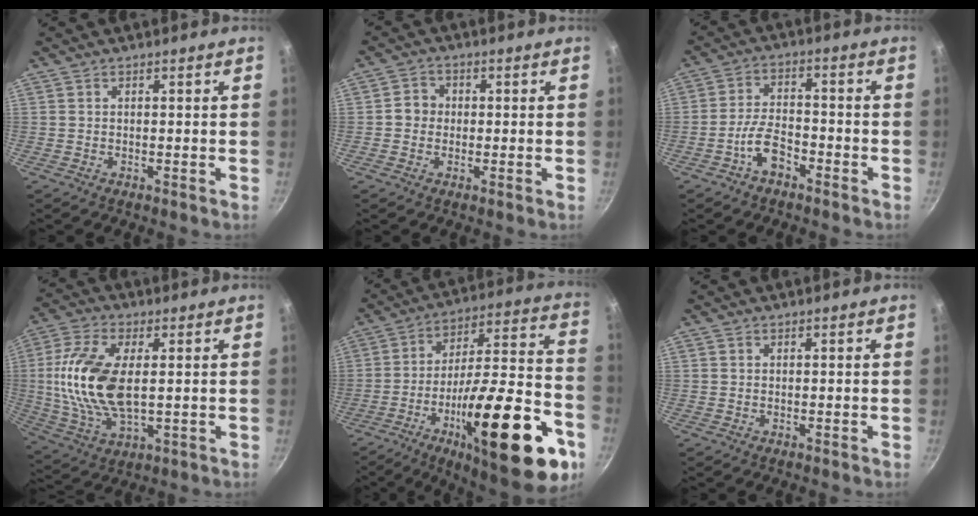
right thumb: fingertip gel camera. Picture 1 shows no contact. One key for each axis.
{"total": 3.6, "fx": -0.2, "fy": 3.3, "fz": 1.3, "tx": -0.001, "ty": 0.009, "tz": -0.012}
{"total": 6.2, "fx": -3.6, "fy": 3.0, "fz": 4.0, "tx": -0.067, "ty": 0.037, "tz": -0.070}
{"total": 16.1, "fx": 1.4, "fy": 8.2, "fz": 13.9, "tx": -0.274, "ty": 0.000, "tz": 0.028}
{"total": 31.3, "fx": -13.2, "fy": 9.5, "fz": 26.8, "tx": -0.357, "ty": 0.057, "tz": -0.205}
{"total": 0.0}